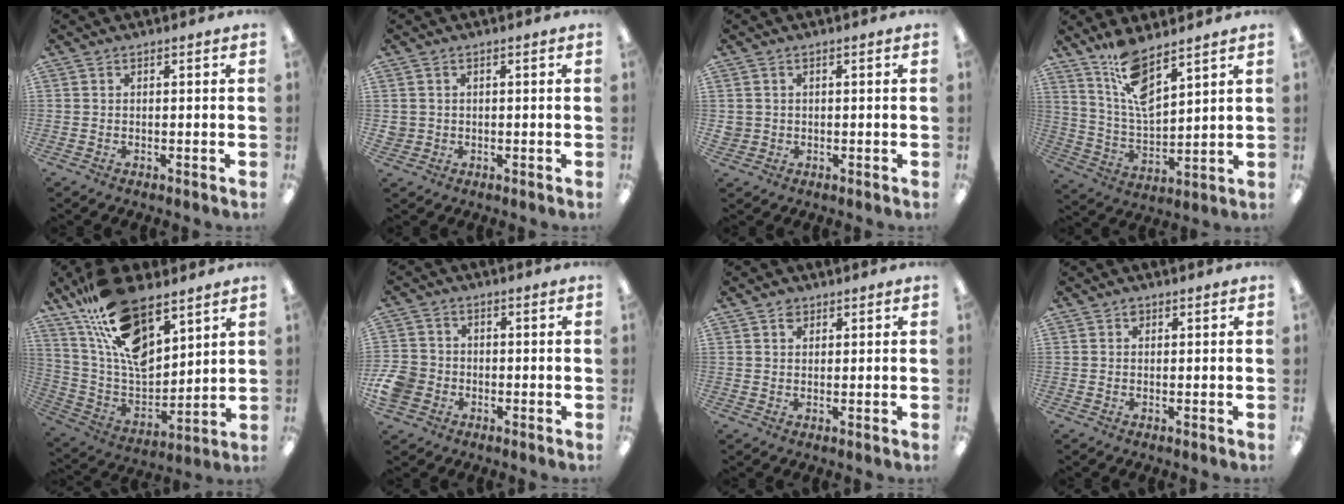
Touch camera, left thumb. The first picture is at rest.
{"total": 1.9, "force": [0.3, 1.8, 0.2], "torque": [-0.007, 0.002, 0.004]}
{"total": 1.9, "force": [0.3, 1.9, 0.3], "torque": [-0.007, 0.003, 0.004]}
{"total": 11.5, "force": [8.7, 3.5, 6.6], "torque": [-0.136, -0.044, 0.160]}
{"total": 19.6, "force": [12.6, 8.9, 12.1], "torque": [-0.228, -0.073, 0.227]}
{"total": 7.2, "force": [-2.1, 6.0, 3.2], "torque": [-0.081, 0.020, -0.037]}
{"total": 2.5, "force": [1.7, 1.7, 0.6], "torque": [-0.007, -0.004, 0.030]}
{"total": 0.9, "force": [0.5, 0.7, 0.4], "torque": [-0.002, -0.002, 0.007]}